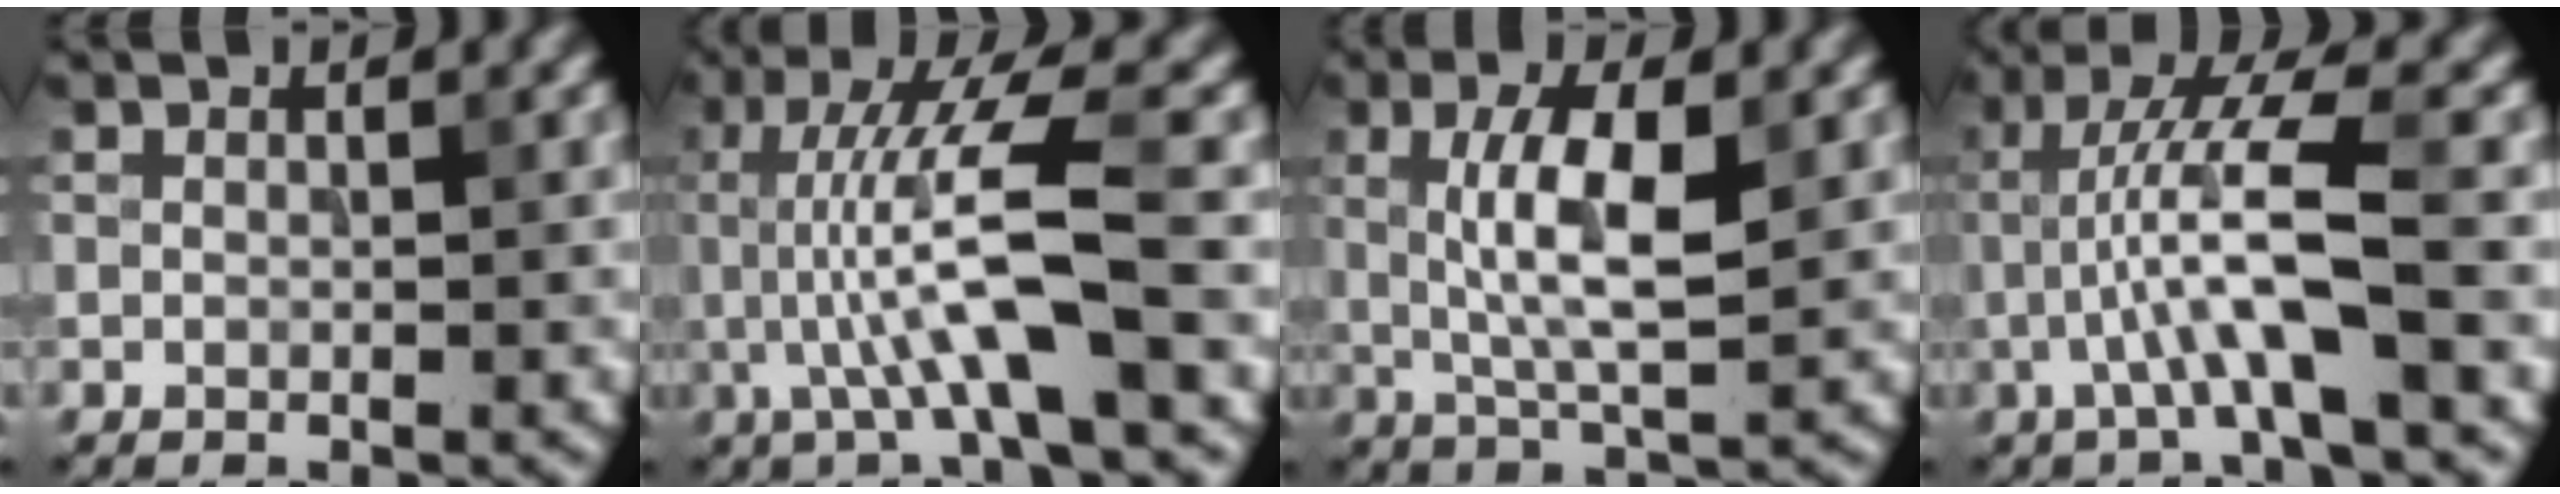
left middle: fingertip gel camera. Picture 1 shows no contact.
{"total": 7.4, "force": [-0.6, 1.2, 7.2], "torque": [-0.133, 0.007, -0.010]}
{"total": 5.9, "force": [0.9, 1.6, 5.6], "torque": [-0.107, 0.004, 0.015]}
{"total": 6.1, "force": [-1.1, 0.6, 5.9], "torque": [-0.117, 0.019, -0.022]}